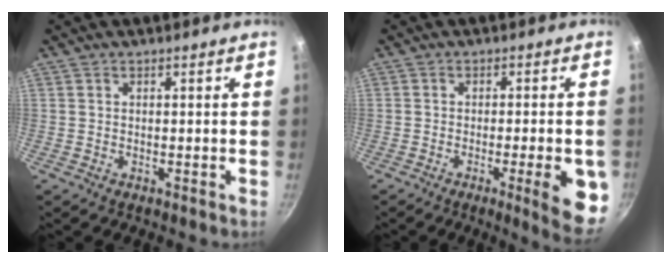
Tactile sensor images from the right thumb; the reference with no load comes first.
{"total": 9.7, "force": [-3.1, 1.9, 9.0], "torque": [-0.096, 0.007, -0.037]}